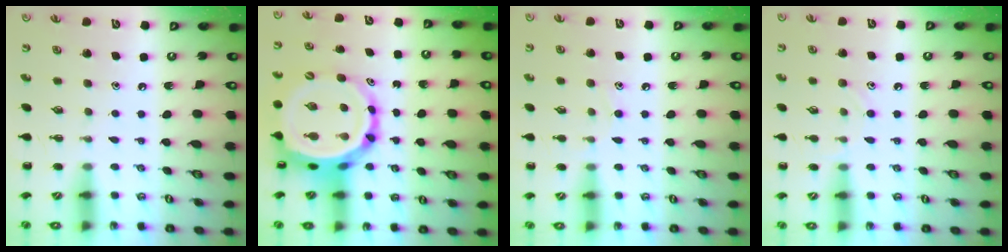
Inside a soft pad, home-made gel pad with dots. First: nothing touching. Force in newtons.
{"total": 11.3, "press": 10.9, "slide": 2.7}
{"total": 7.0, "press": 6.6, "slide": 2.3}
{"total": 7.3, "press": 6.9, "slide": 2.3}